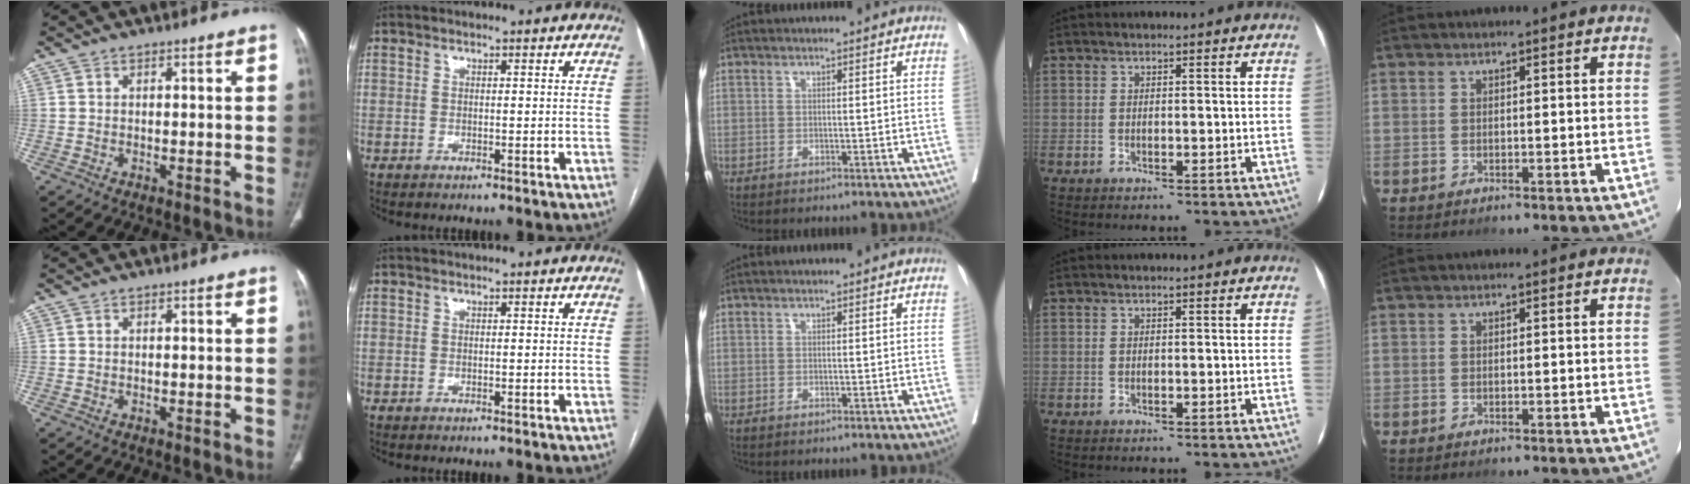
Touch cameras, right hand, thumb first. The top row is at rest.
{}